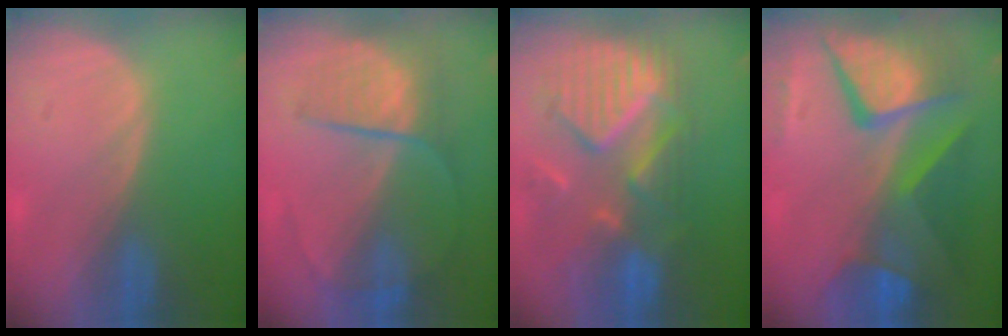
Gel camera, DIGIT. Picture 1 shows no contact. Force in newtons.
{"total": 6.7, "press": 6.5, "slide": 1.6}
{"total": 11.7, "press": 10.3, "slide": 5.6}
{"total": 11.6, "press": 11.6, "slide": 1.4}